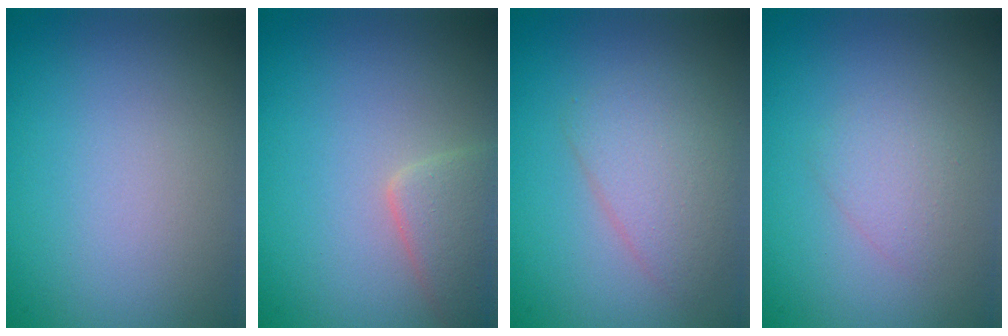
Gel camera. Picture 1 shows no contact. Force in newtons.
{"total": 2.8, "press": 2.8, "slide": 0.2}
{"total": 3.0, "press": 3.0, "slide": 0.1}
{"total": 1.6, "press": 1.6, "slide": 0.0}